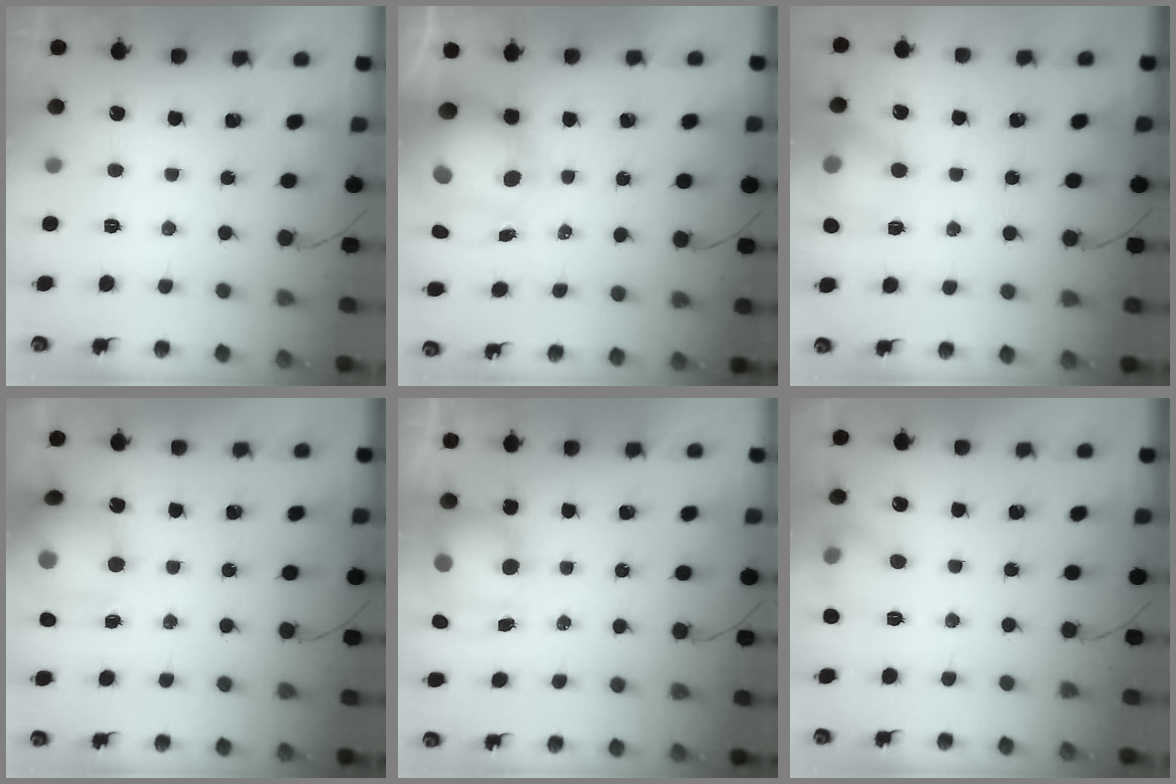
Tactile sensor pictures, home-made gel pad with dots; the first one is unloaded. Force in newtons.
{"total": 11.7, "press": 11.4, "slide": 2.8}
{"total": 14.2, "press": 14.2, "slide": 1.2}
{"total": 16.4, "press": 16.1, "slide": 3.0}
{"total": 7.5, "press": 7.4, "slide": 1.6}
{"total": 8.2, "press": 8.2, "slide": 0.8}